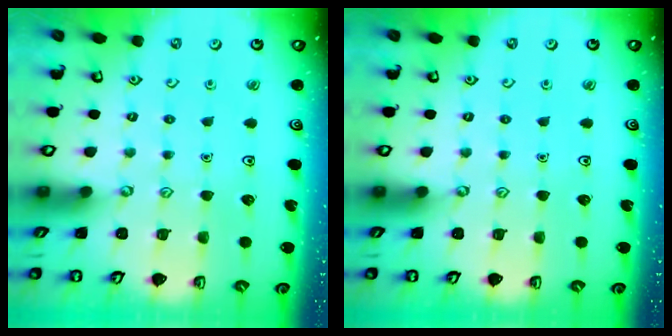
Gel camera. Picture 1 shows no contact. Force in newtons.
{"total": 0.0}